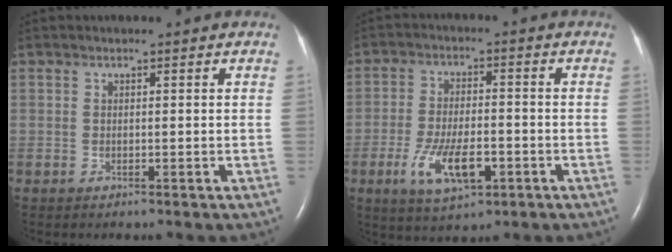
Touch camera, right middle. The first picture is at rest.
{"total": 8.7, "force": [-3.4, 3.1, 7.4], "torque": [-0.149, -0.010, -0.055]}